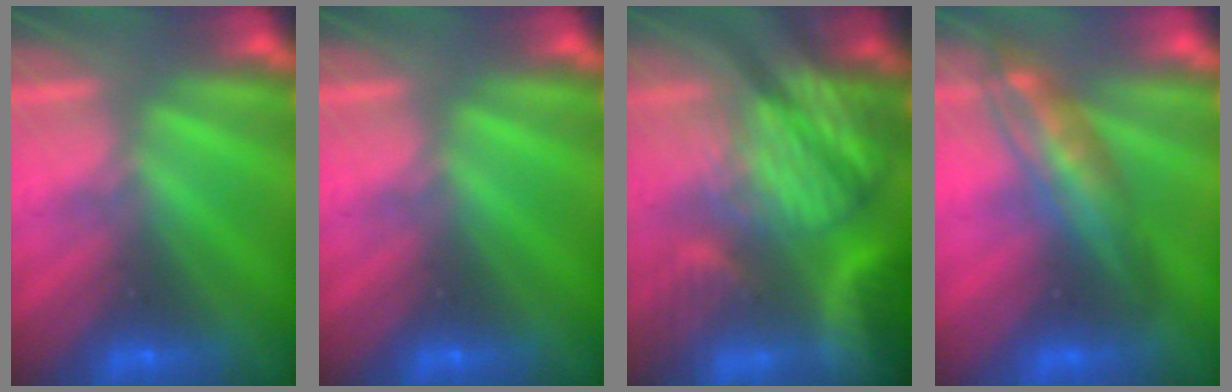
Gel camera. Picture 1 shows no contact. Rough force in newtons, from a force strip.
{"total": 0.0}
{"total": 8.9}
{"total": 2.9}